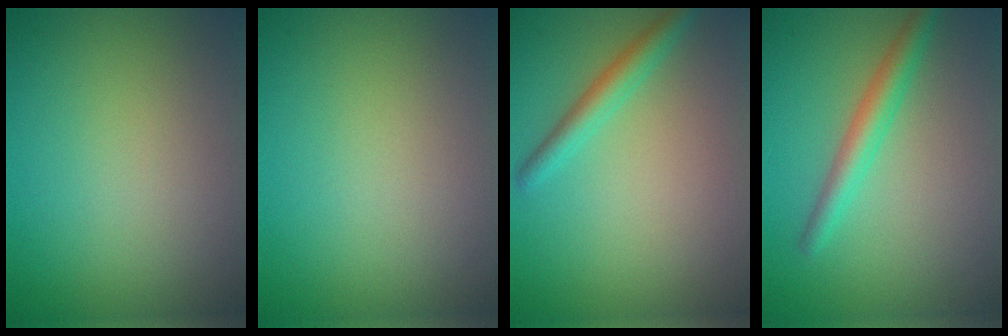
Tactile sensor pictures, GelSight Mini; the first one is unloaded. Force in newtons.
{"total": 0.0}
{"total": 2.3, "press": 2.3, "slide": 0.1}
{"total": 2.7, "press": 2.7, "slide": 0.1}